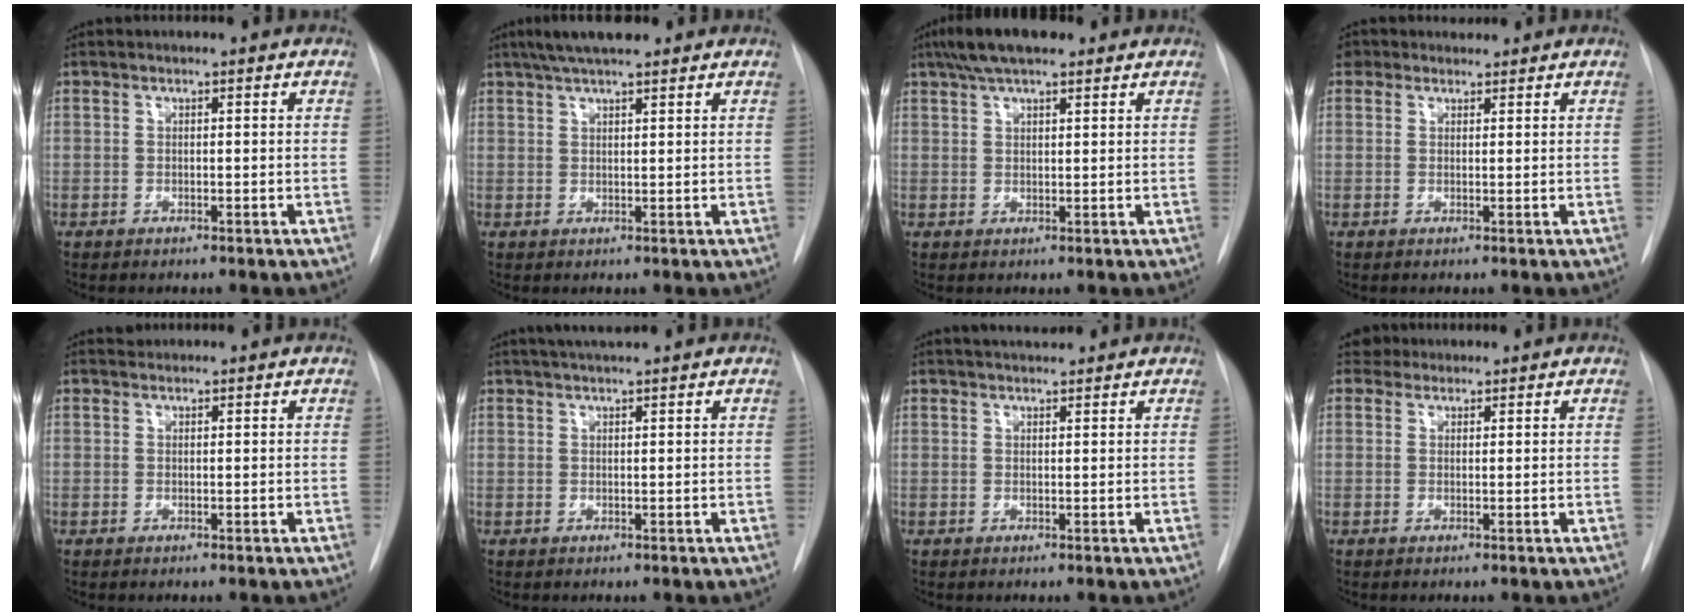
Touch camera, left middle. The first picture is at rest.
{"total": 6.6, "force": [5.3, 1.1, 3.9], "torque": [-0.065, 0.025, 0.088]}
{"total": 7.4, "force": [5.5, 2.1, 4.5], "torque": [-0.082, 0.026, 0.094]}
{"total": 2.6, "force": [1.9, 1.7, 0.1], "torque": [0.000, 0.021, 0.029]}
{"total": 0.7, "force": [0.6, 0.1, -0.2], "torque": [-0.004, 0.007, 0.011]}
{"total": 3.3, "force": [2.8, -0.2, 1.7], "torque": [-0.023, 0.019, 0.048]}
{"total": 3.2, "force": [2.9, 0.6, 1.1], "torque": [-0.015, 0.021, 0.046]}
{"total": 2.0, "force": [1.7, 1.0, -0.4], "torque": [0.009, 0.010, 0.024]}